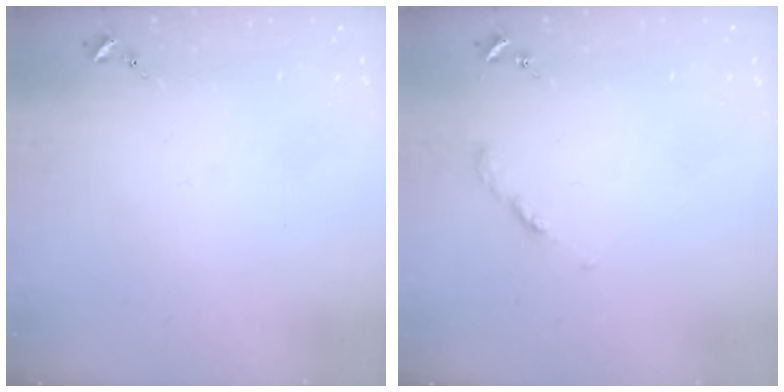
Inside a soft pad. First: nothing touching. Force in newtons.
{"total": 2.7, "press": 2.6, "slide": 0.3}